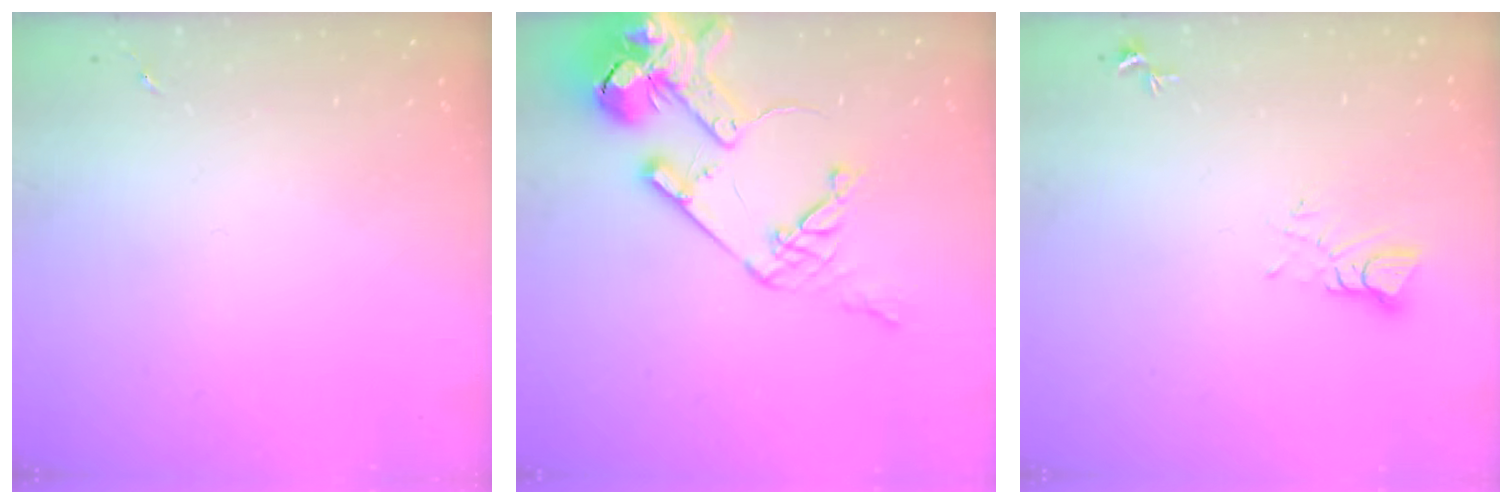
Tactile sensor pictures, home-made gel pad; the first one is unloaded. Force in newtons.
{"total": 23.3, "press": 23.1, "slide": 3.0}
{"total": 4.0, "press": 4.0, "slide": 0.3}